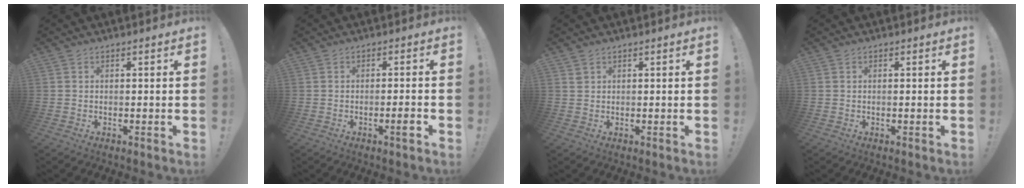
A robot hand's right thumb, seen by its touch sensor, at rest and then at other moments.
{"total": 3.3, "force": [-1.7, 0.0, 2.9], "torque": [-0.050, 0.000, -0.027]}
{"total": 1.2, "force": [0.8, 0.7, 0.4], "torque": [-0.001, -0.003, 0.015]}
{"total": 0.0}